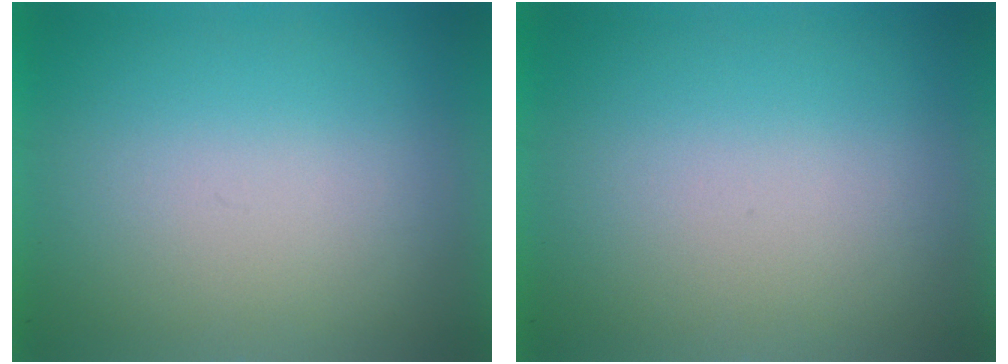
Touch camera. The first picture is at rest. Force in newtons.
{"total": 0.0}